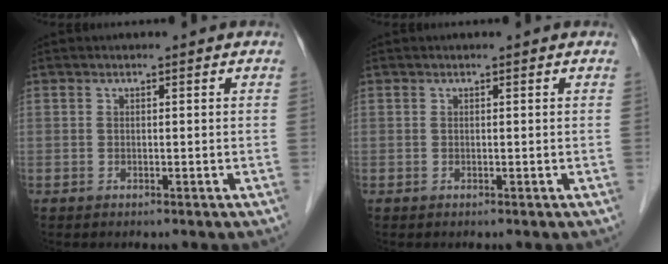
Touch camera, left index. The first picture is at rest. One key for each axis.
{"total": 0.0}